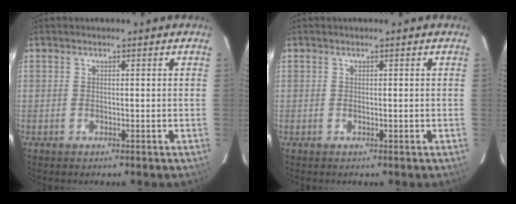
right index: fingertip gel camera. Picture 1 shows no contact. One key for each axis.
{"total": 0.0}